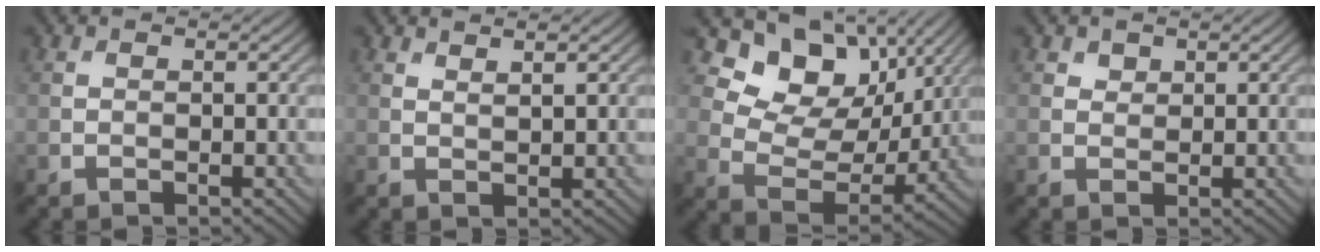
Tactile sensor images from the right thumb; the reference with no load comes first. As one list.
[{"total": 1.4, "force": [1.2, 0.1, 0.8], "torque": [-0.013, -0.006, 0.022]}, {"total": 12.6, "force": [6.8, 8.0, 6.9], "torque": [-0.138, 0.002, 0.109]}, {"total": 1.2, "force": [0.8, 0.8, 0.3], "torque": [-0.003, -0.003, 0.016]}]